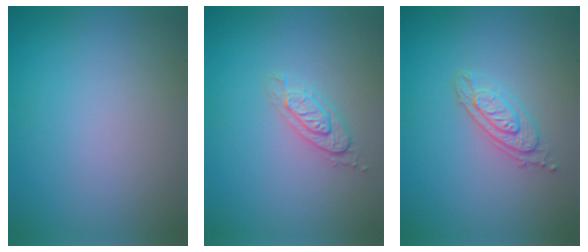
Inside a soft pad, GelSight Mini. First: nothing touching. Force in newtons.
{"total": 2.0, "press": 1.9, "slide": 0.6}
{"total": 2.6, "press": 2.4, "slide": 1.0}